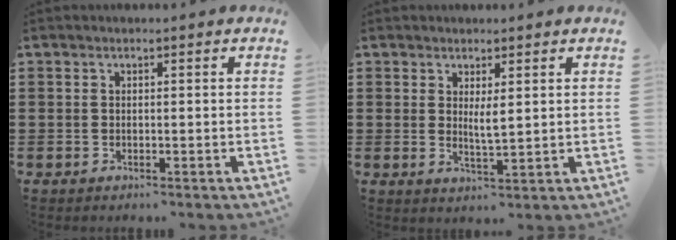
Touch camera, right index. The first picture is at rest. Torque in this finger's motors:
{"motor_torque": [0.45, 0.36, 0.39, 0.09]}